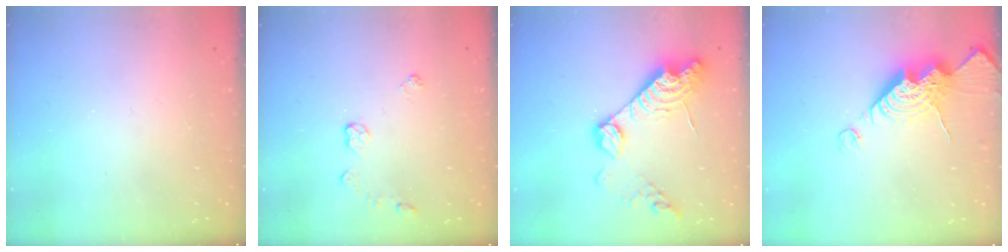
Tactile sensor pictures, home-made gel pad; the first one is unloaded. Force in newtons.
{"total": 3.9, "press": 3.9, "slide": 0.5}
{"total": 16.6, "press": 16.5, "slide": 1.2}
{"total": 14.7, "press": 14.6, "slide": 1.5}